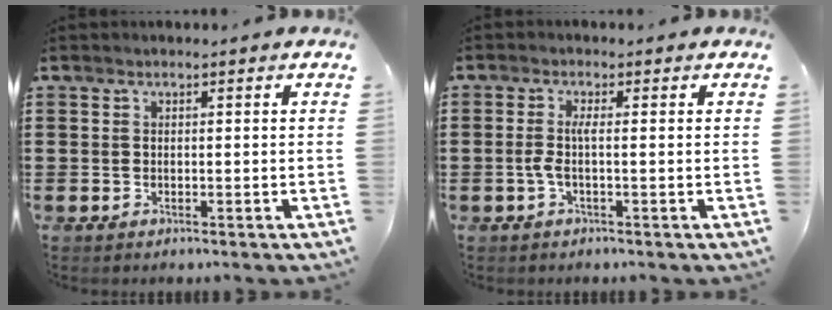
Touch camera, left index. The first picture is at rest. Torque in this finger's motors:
{"motor_torque": [0.90, 0.23, 0.36, 0.11]}